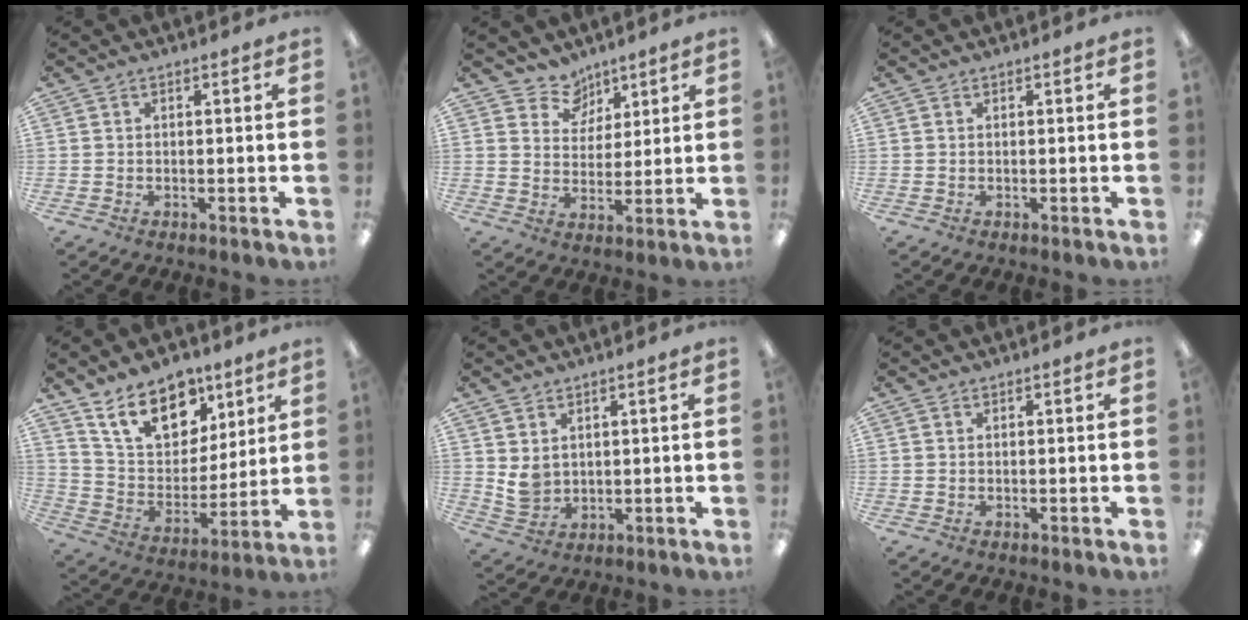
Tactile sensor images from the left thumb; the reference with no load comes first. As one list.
[{"total": 7.5, "force": [5.8, 4.8, -0.1], "torque": [0.001, -0.047, 0.109]}, {"total": 0.0}, {"total": 16.8, "force": [11.2, 9.7, 8.0], "torque": [-0.136, -0.051, 0.206]}, {"total": 4.5, "force": [2.5, 3.4, 1.7], "torque": [-0.032, -0.009, 0.048]}, {"total": 0.0}]